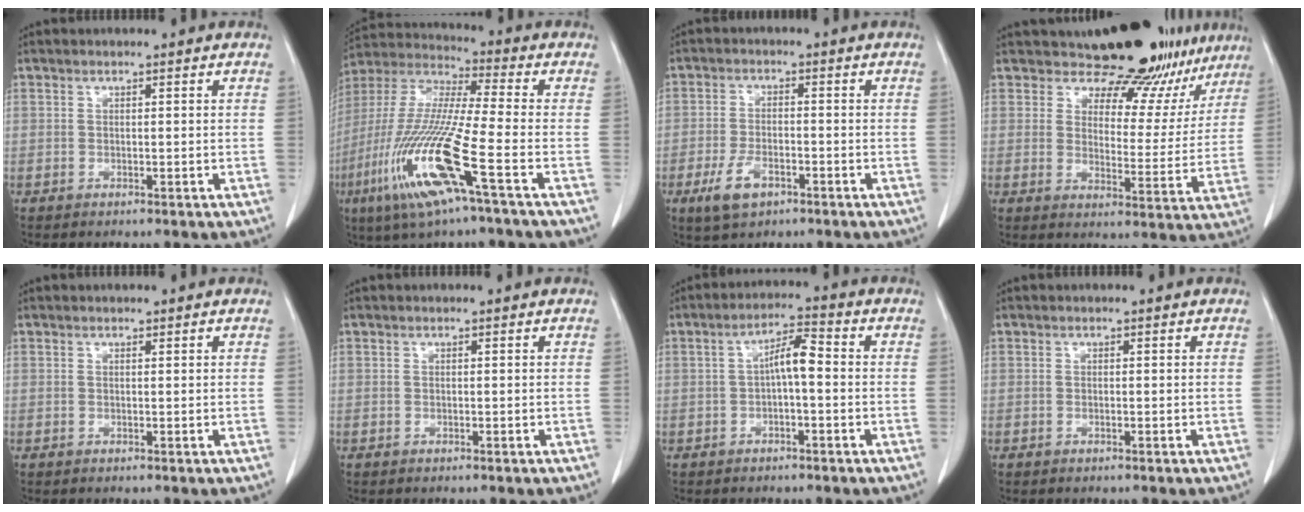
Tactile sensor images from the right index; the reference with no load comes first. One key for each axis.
{"total": 17.4, "fx": -7.1, "fy": 0.7, "fz": 15.9, "tx": -0.348, "ty": -0.027, "tz": -0.142}
{"total": 5.6, "fx": -2.9, "fy": 2.9, "fz": 3.8, "tx": -0.079, "ty": -0.004, "tz": -0.050}
{"total": 14.2, "fx": 12.9, "fy": 4.4, "fz": 4.0, "tx": -0.032, "ty": -0.044, "tz": 0.146}
{"total": 0.0}
{"total": 0.0}
{"total": 4.9, "fx": -0.3, "fy": 1.1, "fz": 4.7, "tx": -0.082, "ty": 0.019, "tz": -0.006}
{"total": 0.0}